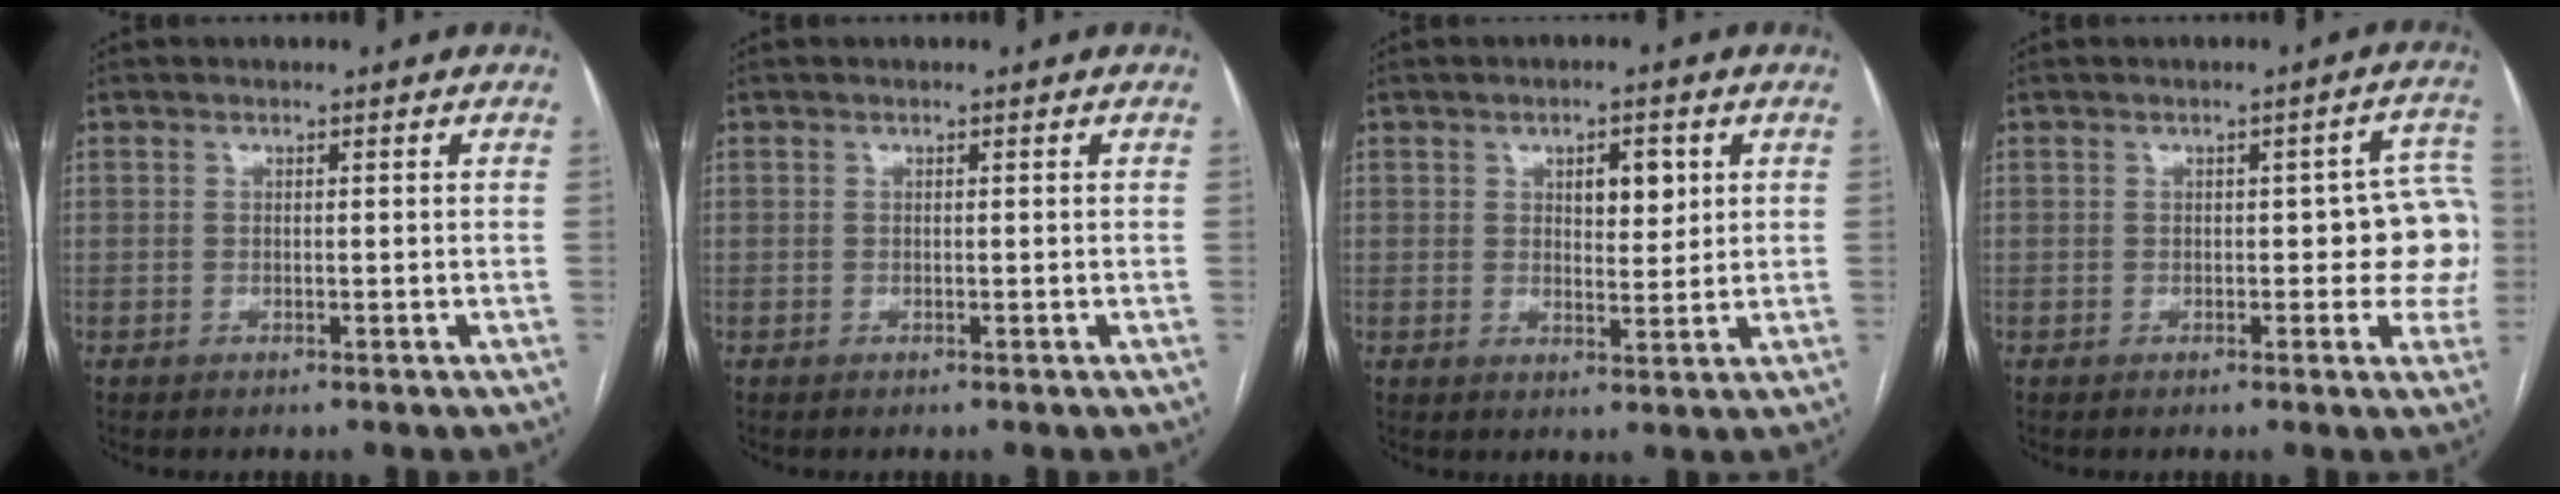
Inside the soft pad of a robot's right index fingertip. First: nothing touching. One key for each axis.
{"total": 0.0}
{"total": 4.5, "fx": 1.6, "fy": 2.2, "fz": 3.6, "tx": -0.049, "ty": 0.004, "tz": 0.026}
{"total": 7.9, "fx": -0.2, "fy": 3.5, "fz": 7.1, "tx": -0.057, "ty": 0.027, "tz": -0.002}